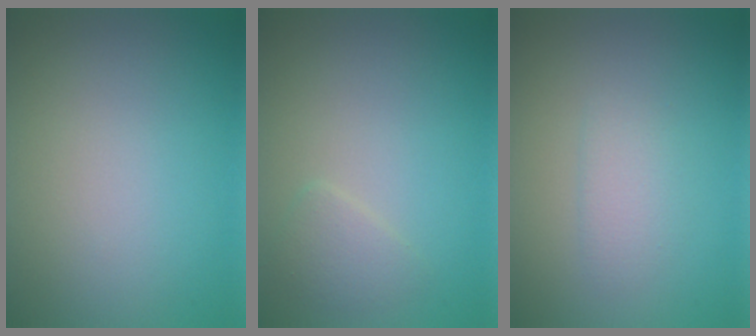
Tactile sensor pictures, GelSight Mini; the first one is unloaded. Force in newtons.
{"total": 1.5, "press": 1.5, "slide": 0.1}
{"total": 1.7, "press": 1.7, "slide": 0.1}